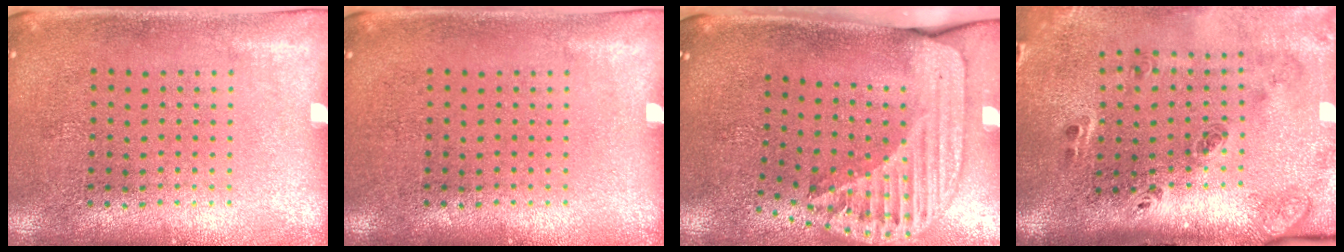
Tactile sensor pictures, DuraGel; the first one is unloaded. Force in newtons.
{"total": 0.0}
{"total": 2.5, "press": 1.7, "slide": 1.9}
{"total": 3.3, "press": 2.0, "slide": 2.6}